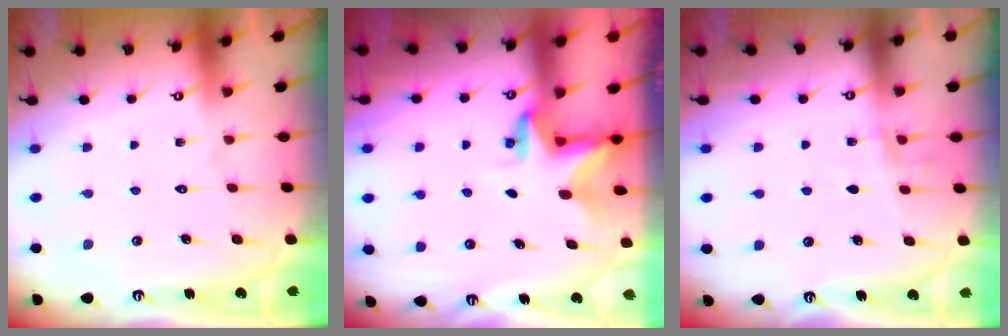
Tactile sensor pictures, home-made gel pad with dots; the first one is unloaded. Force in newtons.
{"total": 2.9, "press": 2.9, "slide": 0.2}
{"total": 4.6, "press": 4.4, "slide": 1.4}